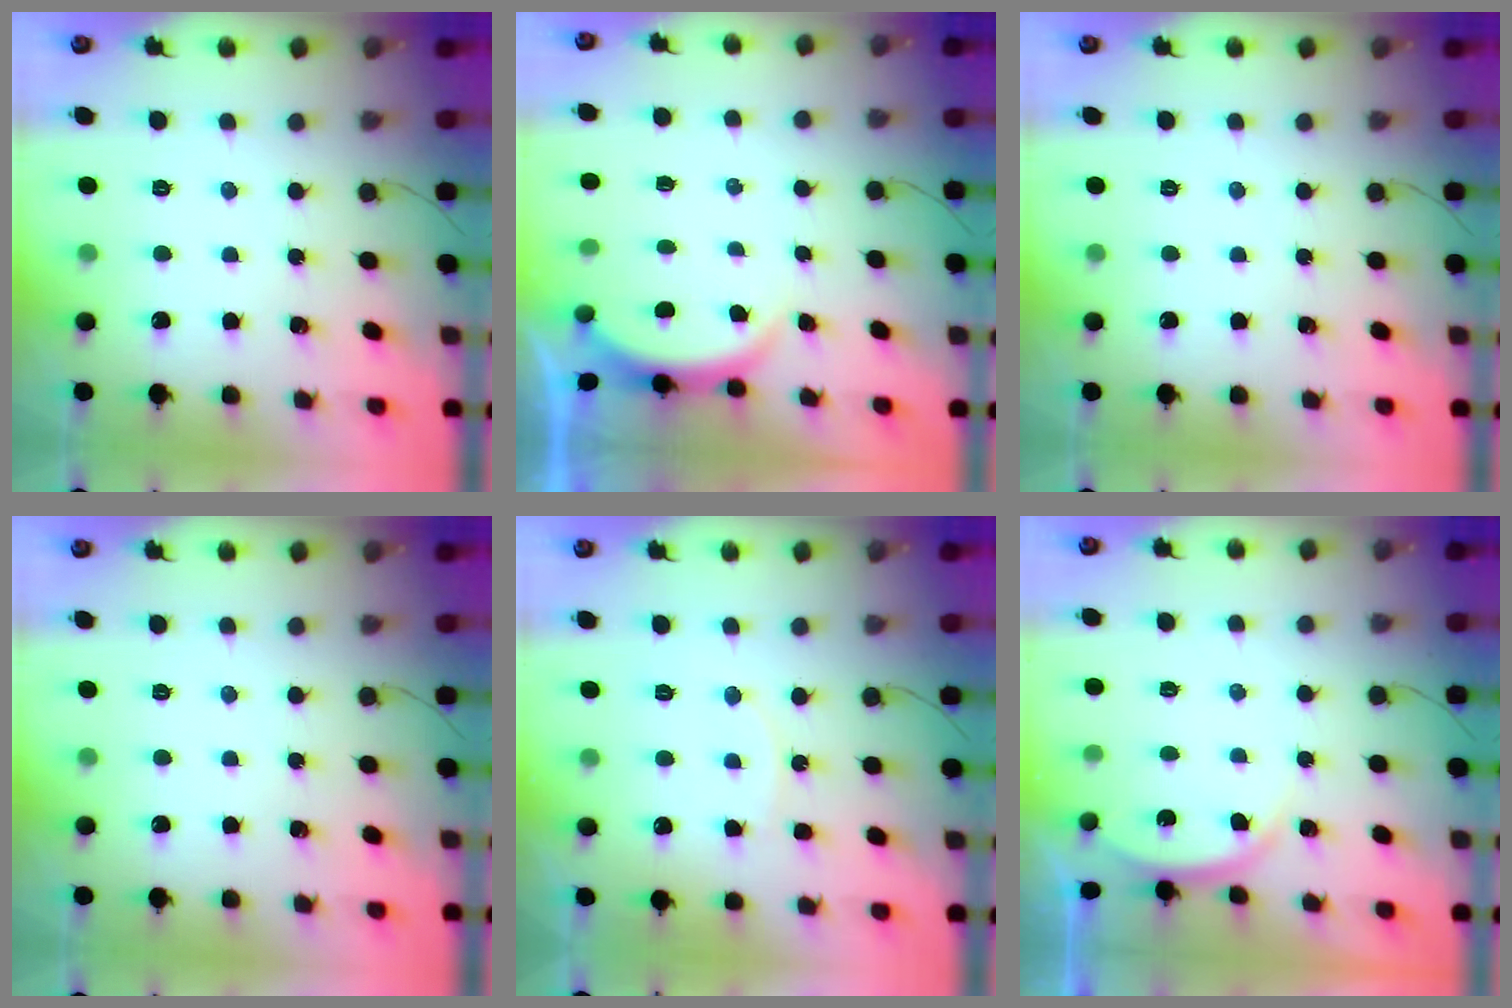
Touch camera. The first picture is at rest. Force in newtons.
{"total": 2.3, "press": 2.2, "slide": 0.5}
{"total": 0.0}
{"total": 0.0}
{"total": 5.6, "press": 5.6, "slide": 0.2}
{"total": 3.1, "press": 3.1, "slide": 0.5}